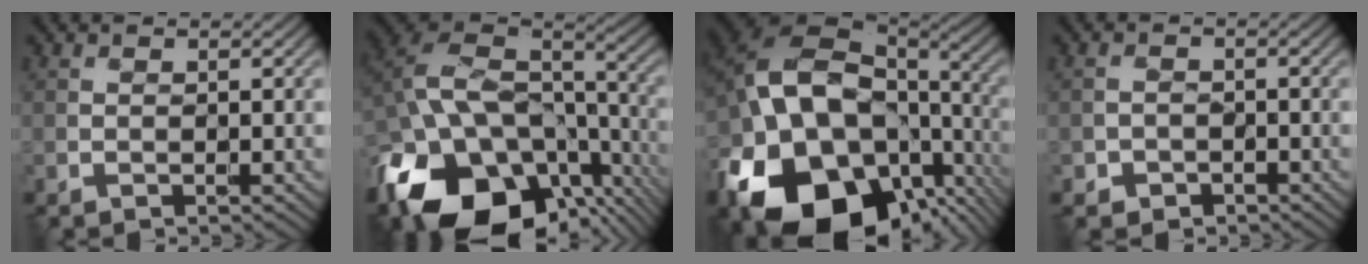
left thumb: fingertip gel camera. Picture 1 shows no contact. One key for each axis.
{"total": 20.1, "fx": -9.5, "fy": 13.1, "fz": 11.8, "tx": -0.267, "ty": -0.039, "tz": -0.133}
{"total": 21.5, "fx": -7.6, "fy": 15.2, "fz": 13.2, "tx": -0.303, "ty": -0.051, "tz": -0.100}
{"total": 2.0, "fx": -1.3, "fy": 1.5, "fz": 0.3, "tx": 0.000, "ty": 0.000, "tz": -0.025}